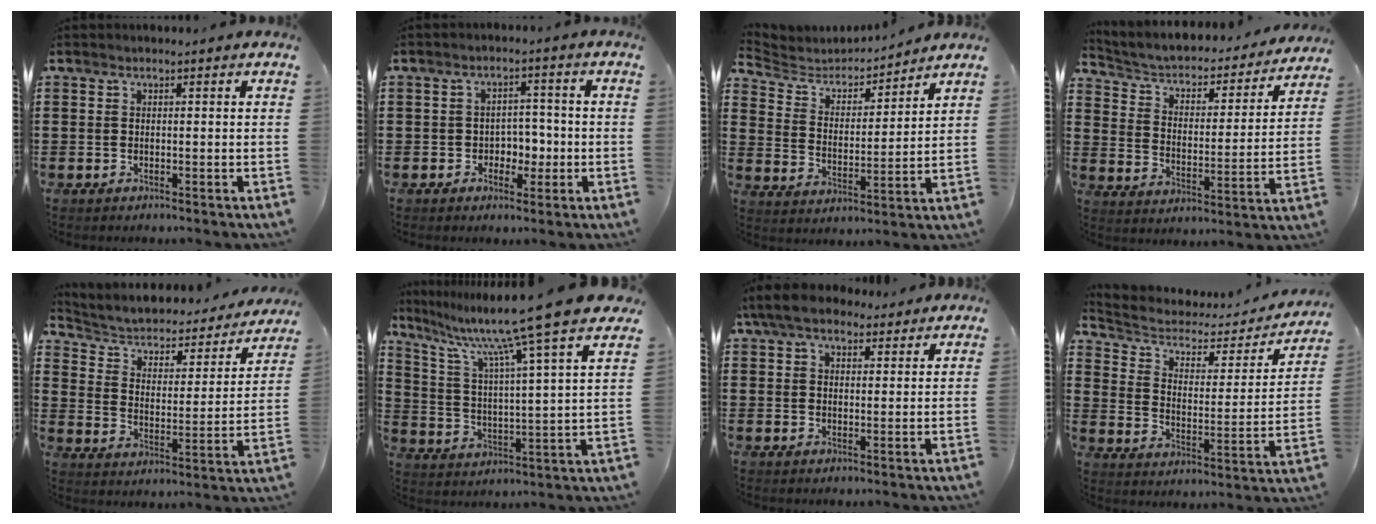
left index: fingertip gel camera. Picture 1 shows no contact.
{"total": 3.8, "force": [-1.1, 3.2, 1.8], "torque": [-0.037, 0.005, -0.028]}
{"total": 4.6, "force": [4.3, 1.5, 0.5], "torque": [-0.040, -0.031, 0.070]}
{"total": 2.9, "force": [2.4, 1.4, 1.0], "torque": [-0.038, -0.022, 0.029]}
{"total": 3.1, "force": [2.2, 1.8, 1.2], "torque": [-0.041, -0.021, 0.027]}
{"total": 11.3, "force": [9.4, -1.2, 6.2], "torque": [-0.150, -0.064, 0.145]}
{"total": 6.0, "force": [4.6, 2.7, 2.7], "torque": [-0.070, 0.005, 0.087]}
{"total": 4.5, "force": [3.3, 2.4, 1.8], "torque": [-0.060, -0.023, 0.049]}